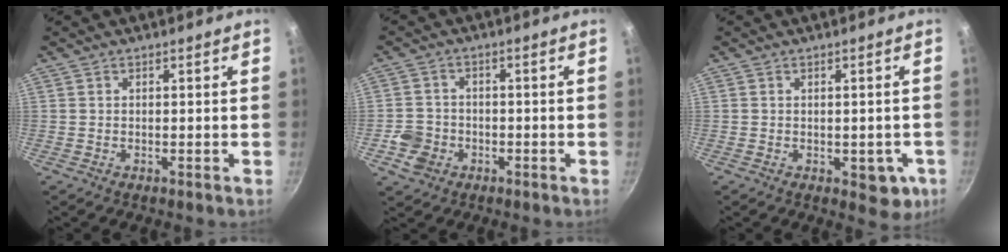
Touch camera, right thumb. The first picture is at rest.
{"total": 5.6, "force": [-2.2, 4.8, 1.8], "torque": [-0.024, 0.024, -0.040]}
{"total": 5.9, "force": [-1.7, 3.5, 4.5], "torque": [-0.029, 0.006, -0.016]}